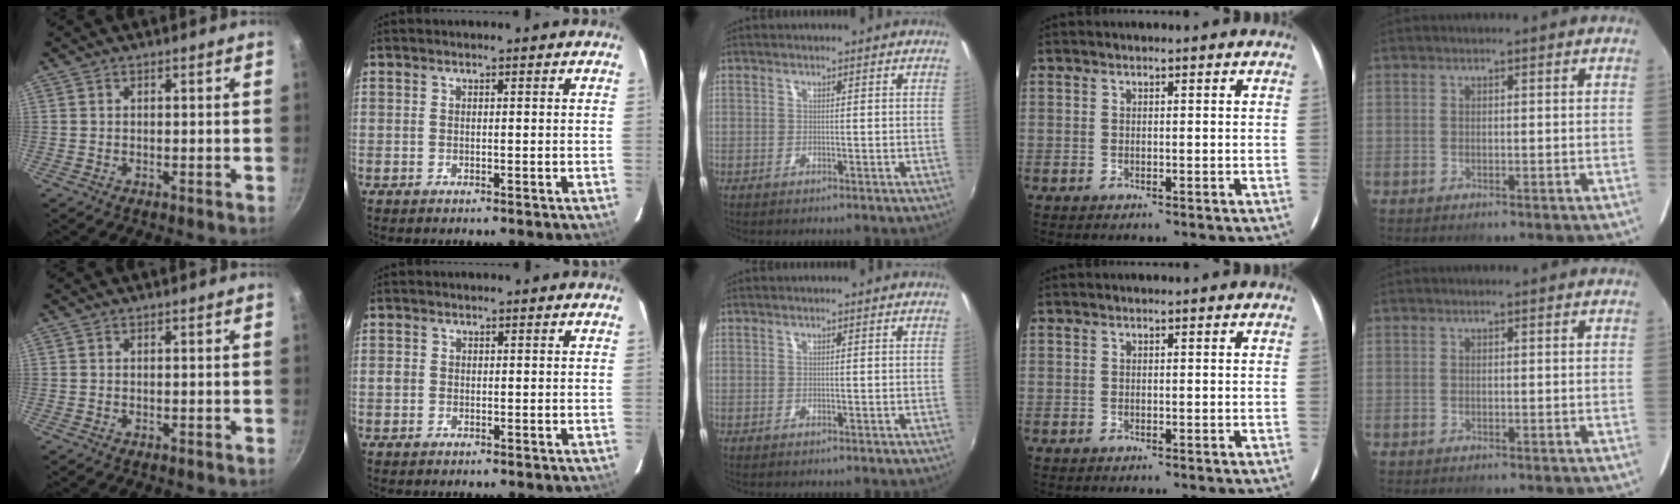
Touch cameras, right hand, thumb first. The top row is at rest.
{"index": {"total": 1.3, "force": [-0.3, 1.2, 0.2], "torque": [-0.002, -0.001, -0.007]}}